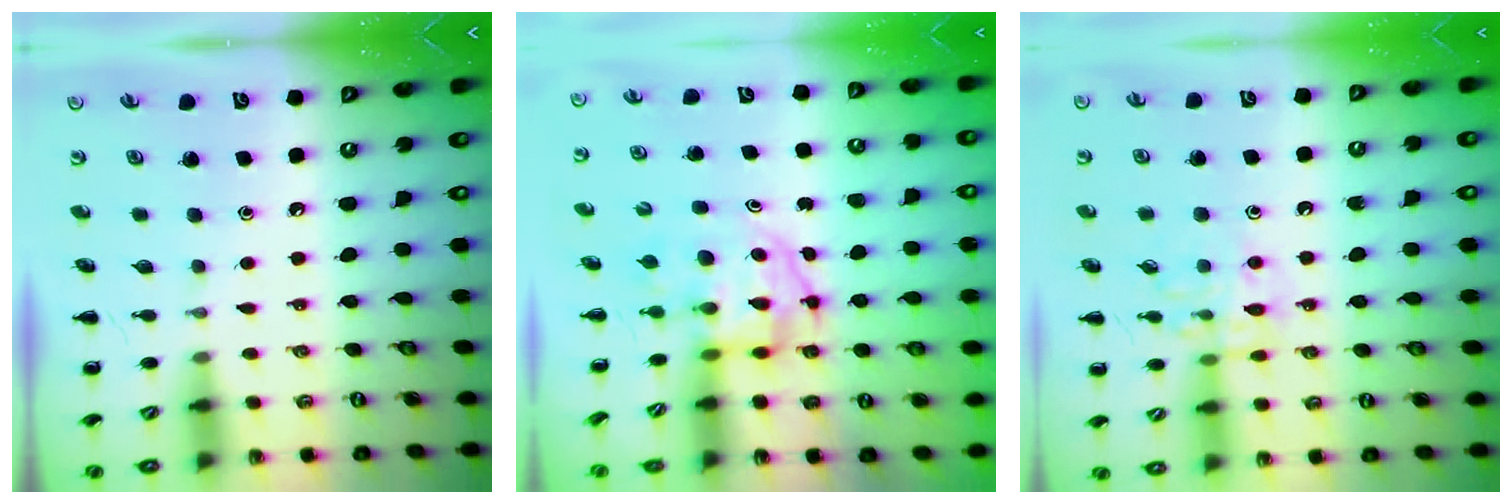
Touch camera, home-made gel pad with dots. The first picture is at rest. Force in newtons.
{"total": 3.3, "press": 3.3, "slide": 0.5}
{"total": 11.2, "press": 11.2, "slide": 0.7}